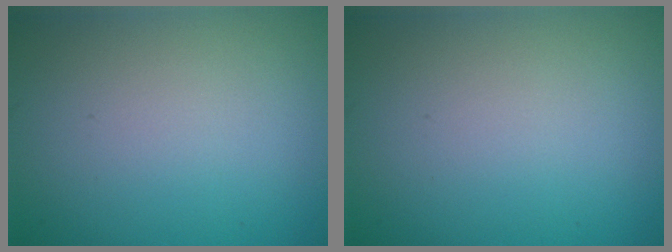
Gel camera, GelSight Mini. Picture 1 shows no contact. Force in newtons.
{"total": 0.0}